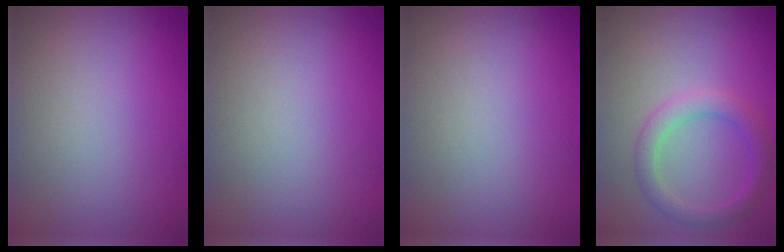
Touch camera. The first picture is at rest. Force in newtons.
{"total": 0.0}
{"total": 0.0}
{"total": 2.7, "press": 2.7, "slide": 0.1}